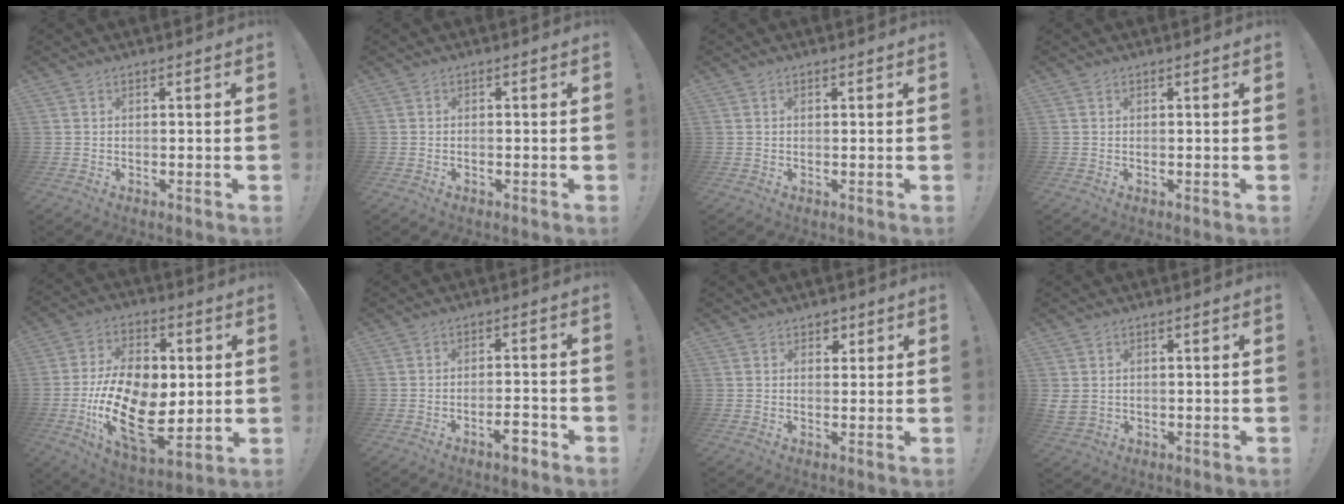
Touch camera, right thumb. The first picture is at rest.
{"total": 0.7, "force": [-0.7, 0.1, 0.0], "torque": [-0.001, 0.000, -0.011]}
{"total": 0.0}
{"total": 0.0}
{"total": 23.1, "force": [-2.5, 14.0, 18.2], "torque": [-0.336, -0.007, -0.033]}
{"total": 5.0, "force": [-3.4, 1.0, 3.5], "torque": [-0.049, 0.016, -0.057]}
{"total": 3.0, "force": [1.6, 2.4, 0.9], "torque": [0.003, -0.008, 0.023]}
{"total": 3.3, "force": [0.8, 2.8, 1.5], "torque": [-0.032, -0.002, 0.018]}